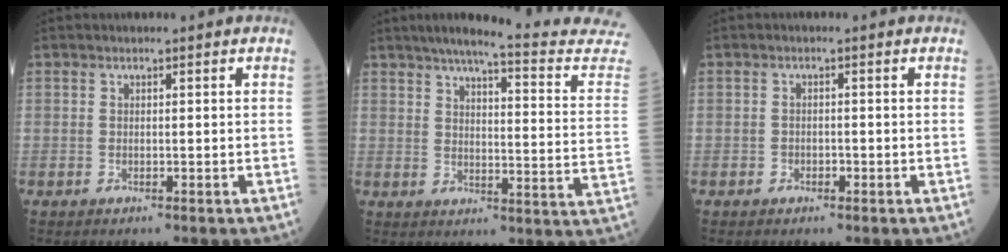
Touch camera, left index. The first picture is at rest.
{"total": 19.6, "force": [18.2, 0.5, 7.1], "torque": [-0.086, -0.080, 0.203]}
{"total": 1.0, "force": [-0.5, 0.7, 0.4], "torque": [-0.007, 0.003, -0.010]}